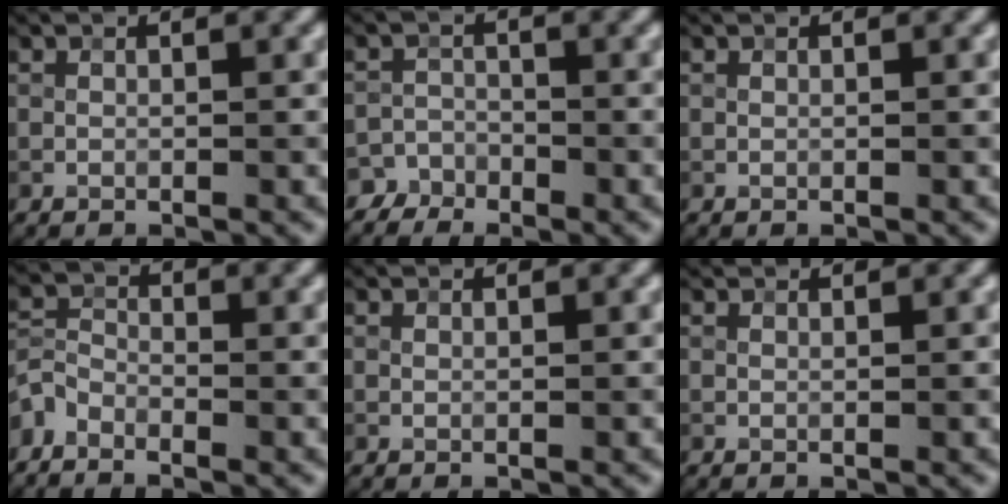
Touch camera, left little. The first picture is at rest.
{"total": 3.2, "force": [-2.8, 1.6, -0.3], "torque": [0.019, 0.004, -0.047]}
{"total": 0.0}
{"total": 2.2, "force": [-1.7, 1.0, 0.8], "torque": [-0.019, 0.004, -0.046]}
{"total": 0.9, "force": [0.9, 0.1, 0.2], "torque": [-0.011, -0.003, 0.008]}
{"total": 1.8, "force": [1.7, 0.3, 0.6], "torque": [-0.016, -0.005, 0.016]}